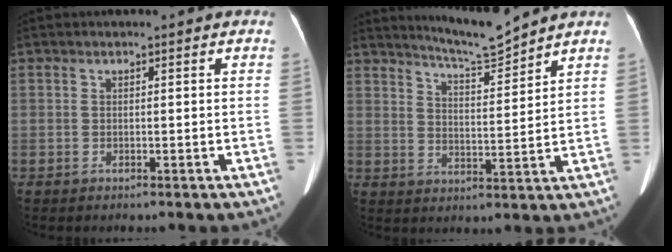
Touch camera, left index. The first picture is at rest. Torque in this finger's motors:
{"motor_torque": [-0.48, -0.50, 0.02, 0.00]}